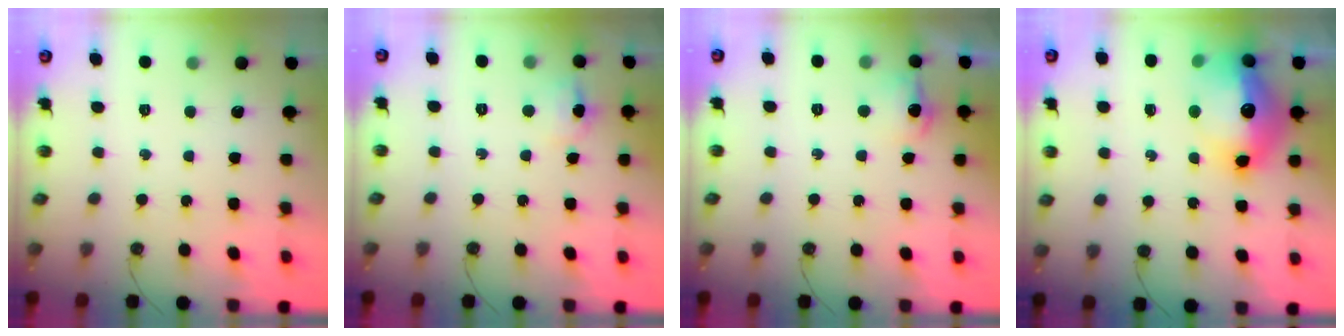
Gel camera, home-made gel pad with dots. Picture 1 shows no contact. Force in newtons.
{"total": 4.8, "press": 4.6, "slide": 1.2}
{"total": 8.2, "press": 8.2, "slide": 0.8}
{"total": 17.8, "press": 17.7, "slide": 1.7}